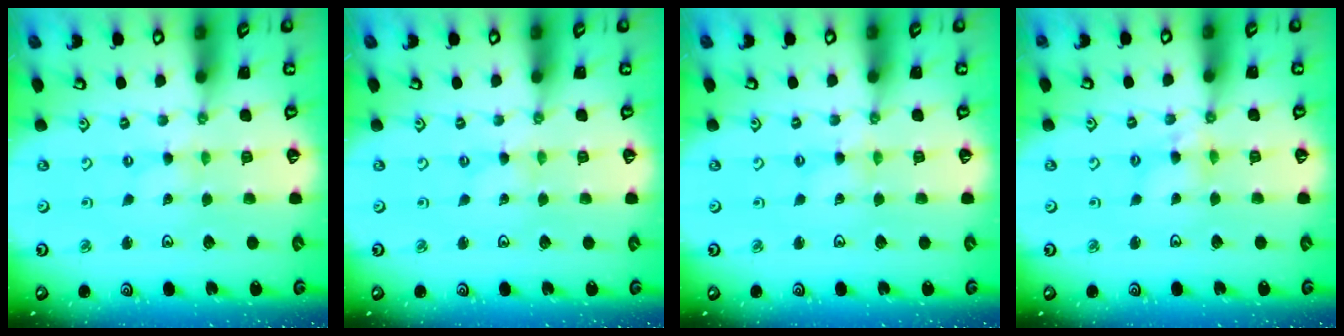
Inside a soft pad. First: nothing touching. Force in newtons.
{"total": 0.0}
{"total": 1.1, "press": 1.1, "slide": 0.3}
{"total": 4.5, "press": 4.4, "slide": 0.5}